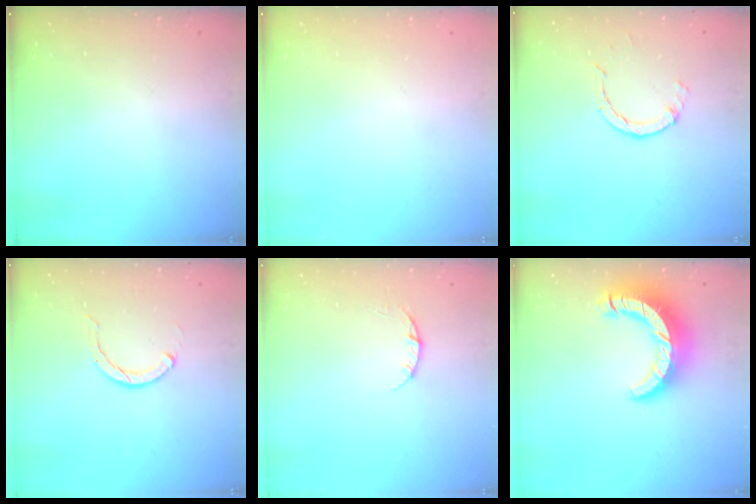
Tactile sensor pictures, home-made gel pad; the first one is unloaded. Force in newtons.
{"total": 0.0}
{"total": 1.4, "press": 1.4, "slide": 0.2}
{"total": 2.3, "press": 2.3, "slide": 0.4}
{"total": 3.2, "press": 3.2, "slide": 0.3}
{"total": 13.5, "press": 13.4, "slide": 1.5}